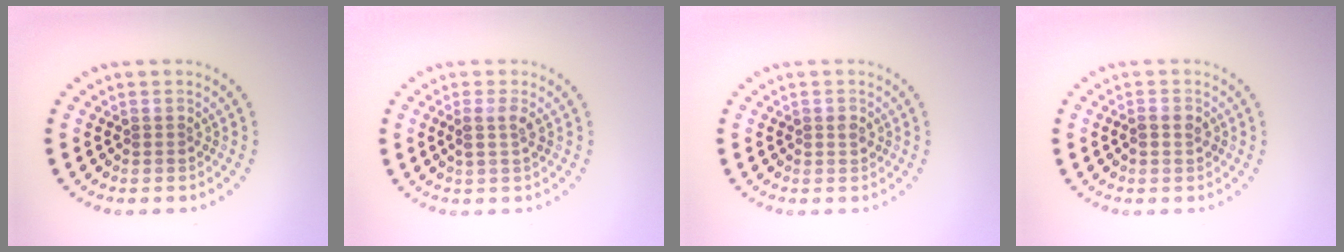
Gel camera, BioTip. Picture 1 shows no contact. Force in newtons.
{"total": 1.5, "press": 1.3, "slide": 0.8}
{"total": 1.0, "press": 0.9, "slide": 0.3}
{"total": 1.4, "press": 1.4, "slide": 0.3}